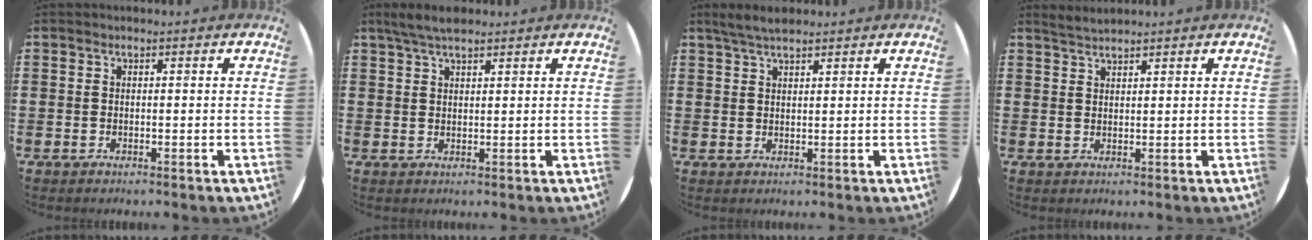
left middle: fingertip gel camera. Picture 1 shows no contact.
{"total": 3.5, "force": [2.8, 0.9, 1.9], "torque": [-0.042, 0.003, 0.052]}
{"total": 3.0, "force": [2.5, 0.6, 1.4], "torque": [-0.031, 0.005, 0.047]}
{"total": 1.8, "force": [1.8, 0.1, 0.2], "torque": [-0.007, 0.005, 0.034]}